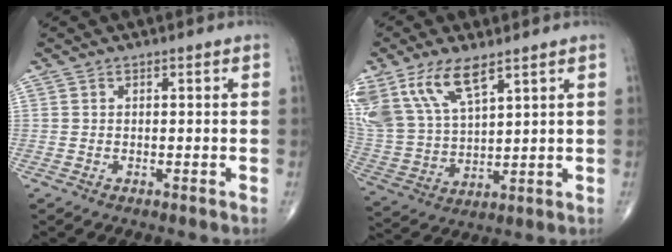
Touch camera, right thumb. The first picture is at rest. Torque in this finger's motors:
{"motor_torque": [-0.04, 0.68, 1.33, 1.01, 0.44]}